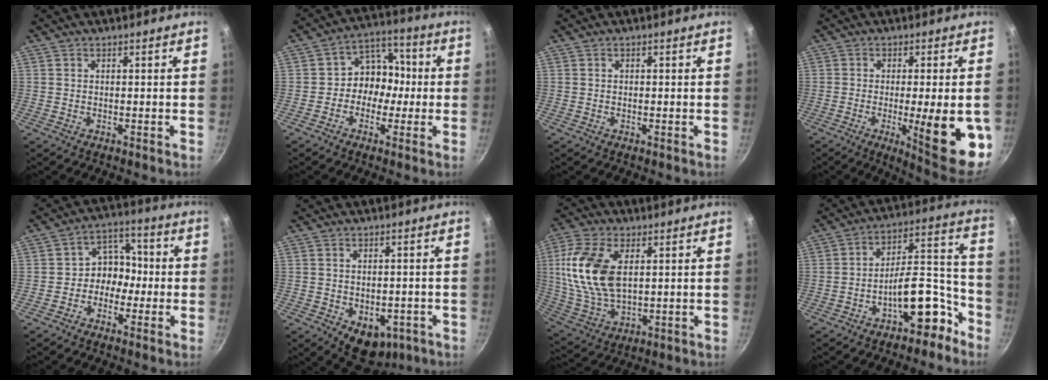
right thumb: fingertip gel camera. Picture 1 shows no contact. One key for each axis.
{"total": 8.8, "fx": -1.2, "fy": 7.4, "fz": 4.5, "tx": -0.011, "ty": 0.035, "tz": -0.034}
{"total": 0.0}
{"total": 15.8, "fx": -3.5, "fy": 3.7, "fz": 14.9, "tx": -0.177, "ty": -0.001, "tz": -0.038}
{"total": 6.9, "fx": -1.7, "fy": 5.8, "fz": 3.3, "tx": 0.002, "ty": 0.035, "tz": -0.041}
{"total": 8.5, "fx": -2.9, "fy": 5.7, "fz": 5.6, "tx": -0.044, "ty": 0.003, "tz": -0.022}
{"total": 15.8, "fx": 3.3, "fy": 8.9, "fz": 12.6, "tx": -0.243, "ty": -0.008, "tz": 0.069}
{"total": 13.2, "fx": -7.5, "fy": 6.0, "fz": 9.1, "tx": -0.077, "ty": 0.100, "tz": -0.104}